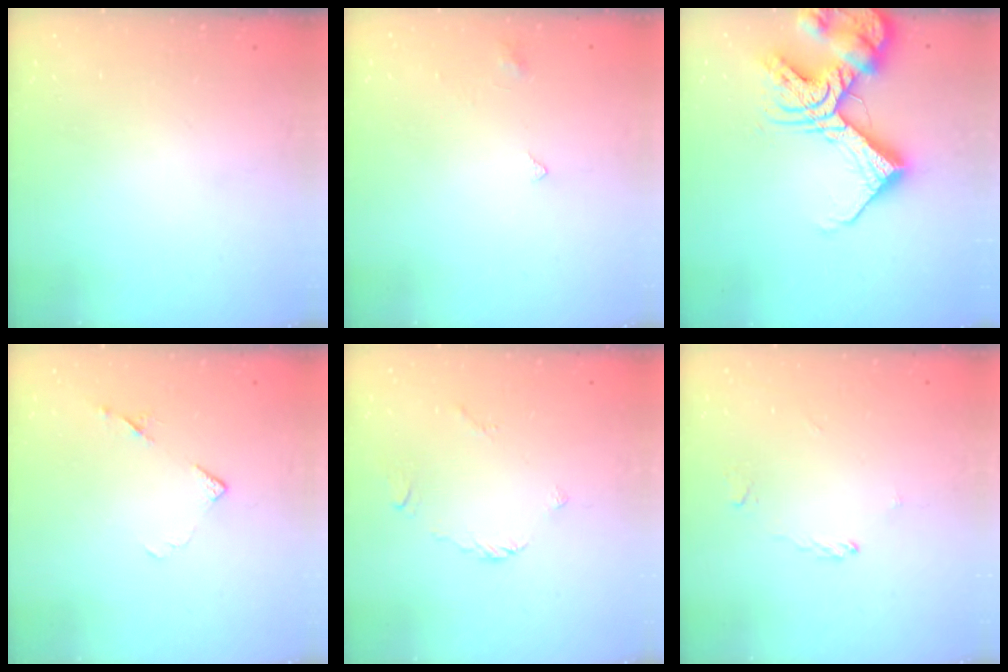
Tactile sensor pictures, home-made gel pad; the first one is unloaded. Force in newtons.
{"total": 2.8, "press": 2.8, "slide": 0.5}
{"total": 19.4, "press": 19.2, "slide": 2.3}
{"total": 8.1, "press": 8.0, "slide": 1.2}
{"total": 2.6, "press": 2.6, "slide": 0.6}
{"total": 1.9, "press": 1.9, "slide": 0.2}